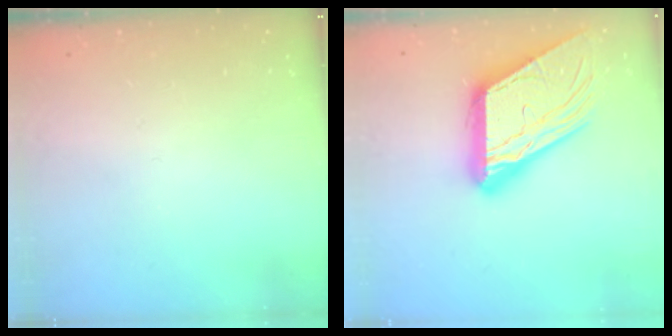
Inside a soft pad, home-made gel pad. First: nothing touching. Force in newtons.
{"total": 20.7, "press": 20.6, "slide": 2.1}